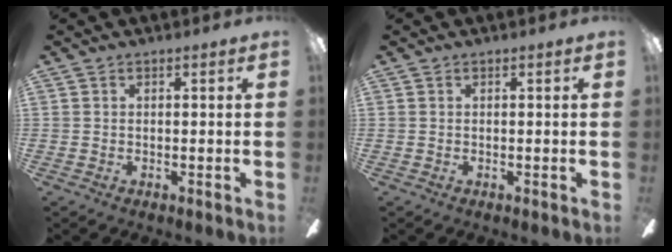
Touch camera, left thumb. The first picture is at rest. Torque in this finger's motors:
{"motor_torque": [0.00, 0.00, -0.03, 0.10, 0.00]}